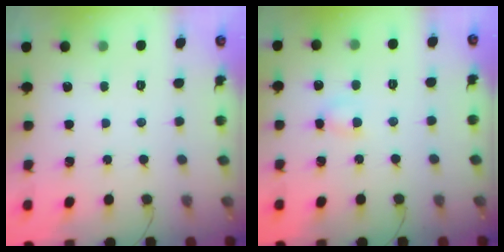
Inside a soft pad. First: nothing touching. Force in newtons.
{"total": 3.7, "press": 3.5, "slide": 1.1}